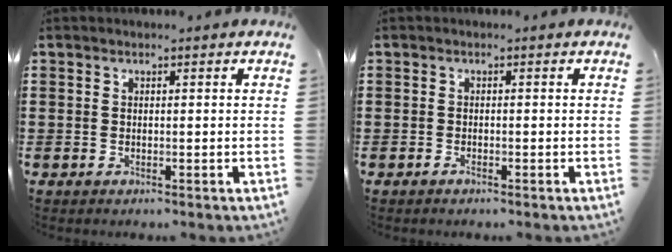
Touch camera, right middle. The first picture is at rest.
{"total": 0.6, "force": [-0.5, 0.1, 0.2], "torque": [-0.007, -0.003, -0.009]}